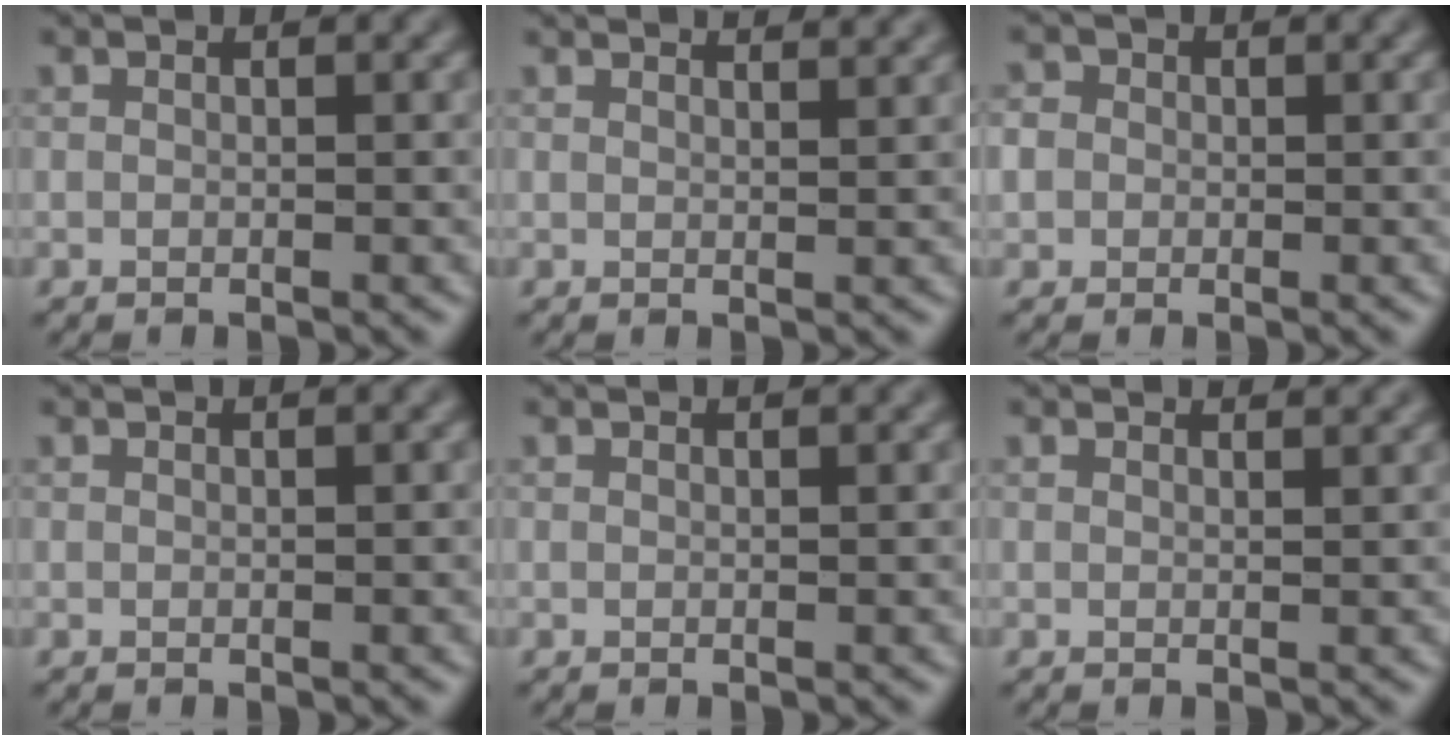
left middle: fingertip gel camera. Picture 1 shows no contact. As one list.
[{"total": 4.3, "force": [3.6, 1.4, 2.0], "torque": [-0.003, 0.026, 0.016]}, {"total": 3.3, "force": [0.6, 3.0, 1.3], "torque": [-0.014, 0.023, -0.018]}, {"total": 1.1, "force": [1.0, 0.3, 0.6], "torque": [-0.006, -0.002, 0.004]}, {"total": 1.6, "force": [1.4, 0.5, 0.8], "torque": [-0.007, 0.001, 0.007]}, {"total": 2.8, "force": [2.5, 0.7, 1.1], "torque": [-0.007, 0.011, 0.015]}]